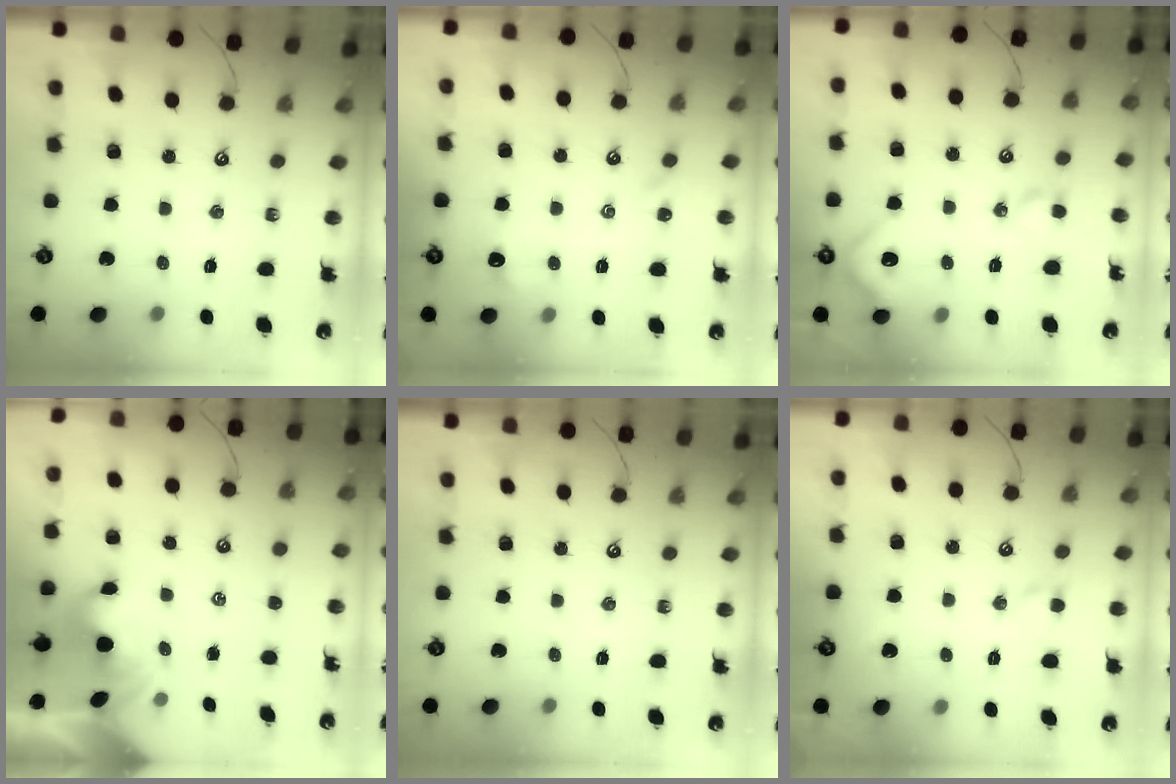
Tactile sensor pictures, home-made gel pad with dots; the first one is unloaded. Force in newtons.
{"total": 2.4, "press": 2.4, "slide": 0.6}
{"total": 7.2, "press": 7.1, "slide": 1.4}
{"total": 2.2, "press": 2.1, "slide": 0.5}
{"total": 0.0}
{"total": 1.1, "press": 1.0, "slide": 0.5}